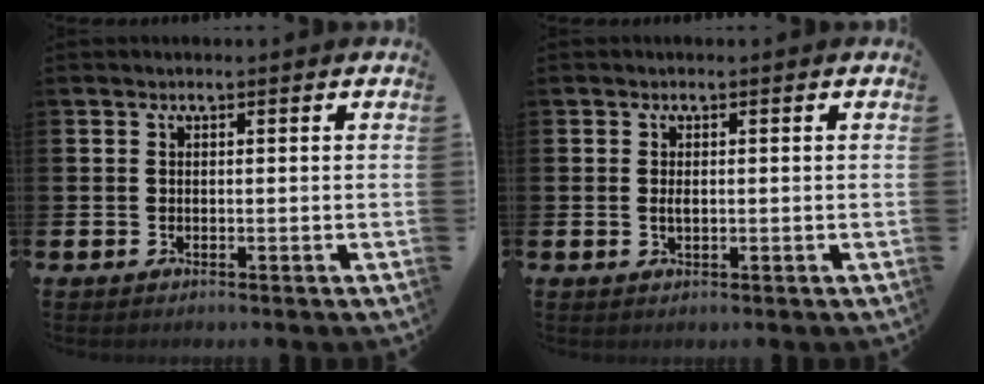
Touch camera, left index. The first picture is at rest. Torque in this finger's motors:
{"motor_torque": [0.31, -0.02, 0.00, 0.05]}